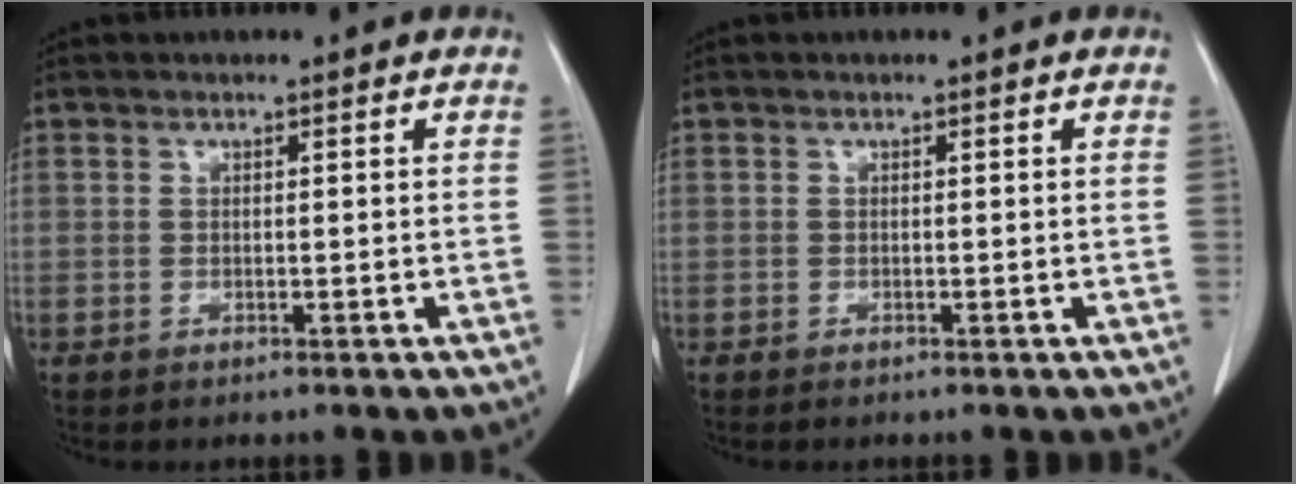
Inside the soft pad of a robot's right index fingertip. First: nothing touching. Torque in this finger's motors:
{"motor_torque": [0.09, -0.12, -0.01, 0.02]}